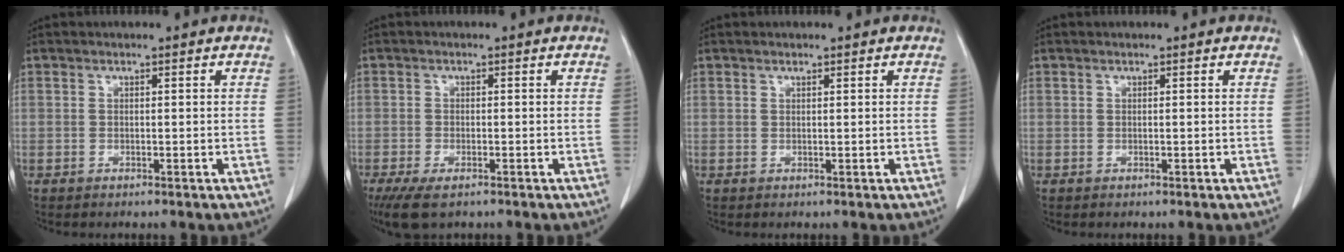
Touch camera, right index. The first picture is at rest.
{"total": 6.3, "force": [-4.0, 2.5, 4.2], "torque": [-0.079, -0.013, -0.066]}
{"total": 0.5, "force": [0.3, 0.3, 0.3], "torque": [-0.009, -0.001, 0.007]}
{"total": 0.0}